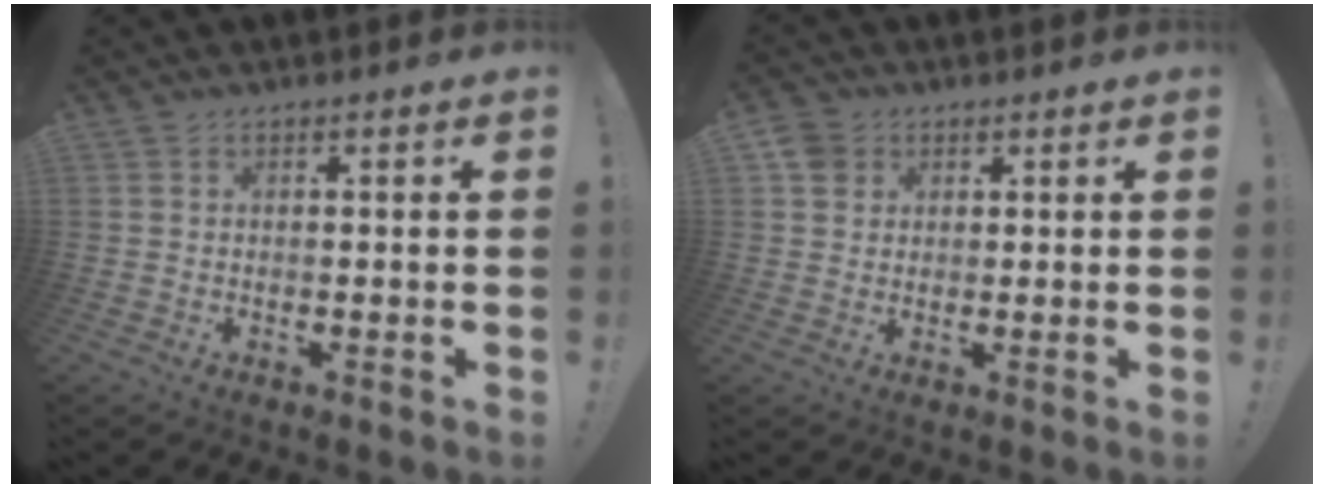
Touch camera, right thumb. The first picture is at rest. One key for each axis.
{"total": 4.7, "fx": 2.2, "fy": 4.0, "fz": 1.2, "tx": -0.021, "ty": -0.003, "tz": 0.044}